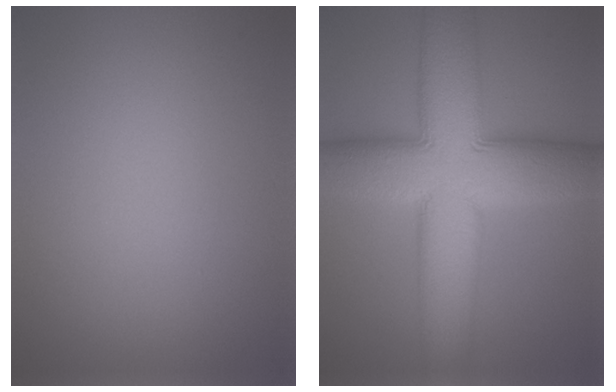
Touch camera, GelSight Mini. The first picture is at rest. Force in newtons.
{"total": 14.0, "press": 13.9, "slide": 0.5}